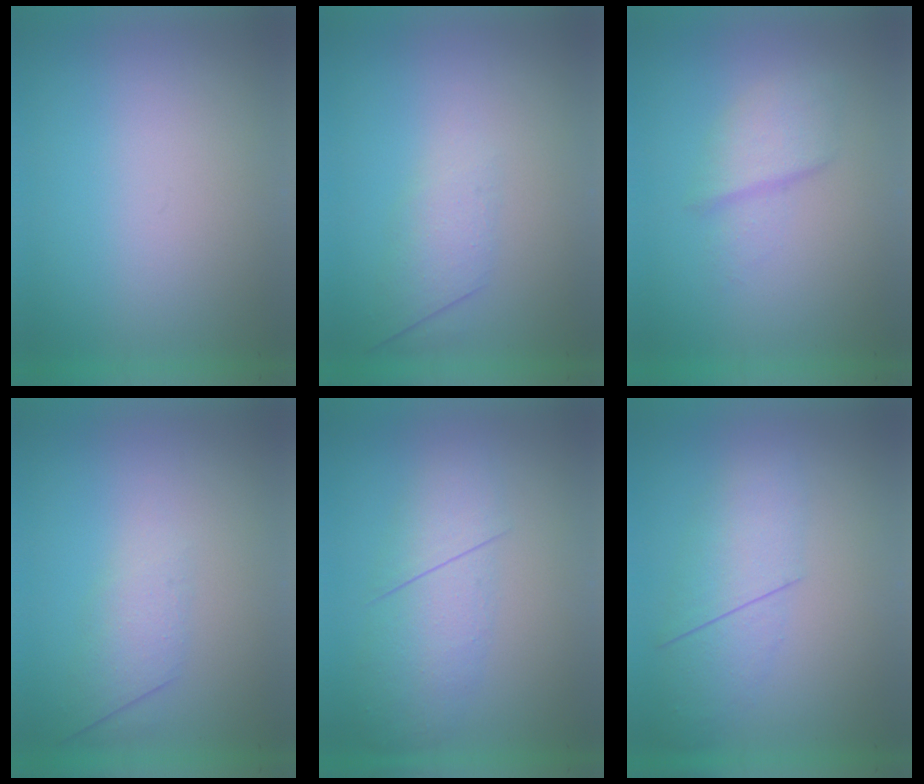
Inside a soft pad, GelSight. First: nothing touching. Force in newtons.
{"total": 2.6}
{"total": 2.2}
{"total": 2.6}
{"total": 2.8}
{"total": 2.4}